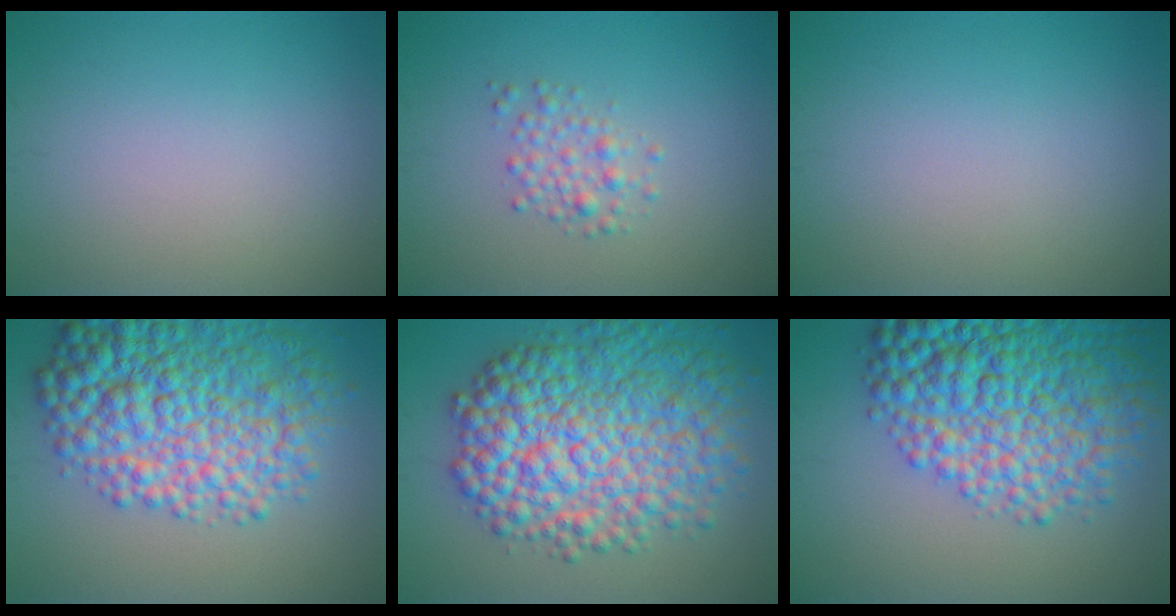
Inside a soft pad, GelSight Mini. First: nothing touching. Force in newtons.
{"total": 1.9, "press": 1.9, "slide": 0.0}
{"total": 0.0}
{"total": 10.2, "press": 10.2, "slide": 0.3}
{"total": 11.7, "press": 11.7, "slide": 0.2}
{"total": 11.4, "press": 11.4, "slide": 0.3}